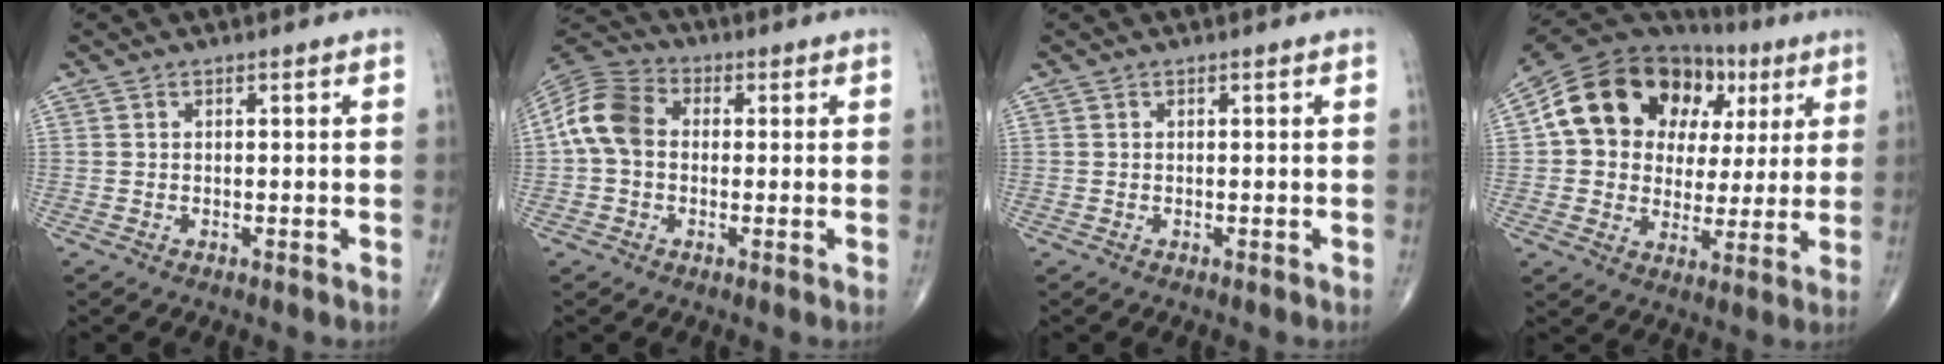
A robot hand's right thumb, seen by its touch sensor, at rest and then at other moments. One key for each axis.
{"total": 9.7, "fx": 0.2, "fy": 7.3, "fz": 6.4, "tx": -0.123, "ty": 0.029, "tz": -0.010}
{"total": 0.0}
{"total": 21.9, "fx": 6.4, "fy": 16.4, "fz": 13.0, "tx": -0.180, "ty": 0.034, "tz": 0.110}